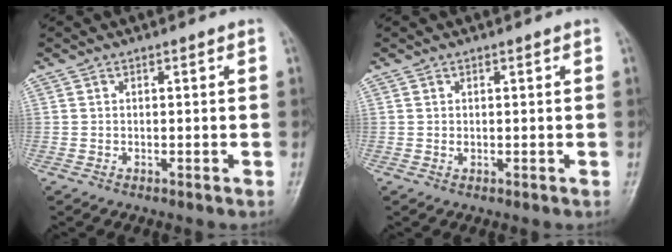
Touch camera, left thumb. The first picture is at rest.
{"total": 0.6, "force": [0.1, 0.5, 0.4], "torque": [-0.004, 0.004, 0.004]}